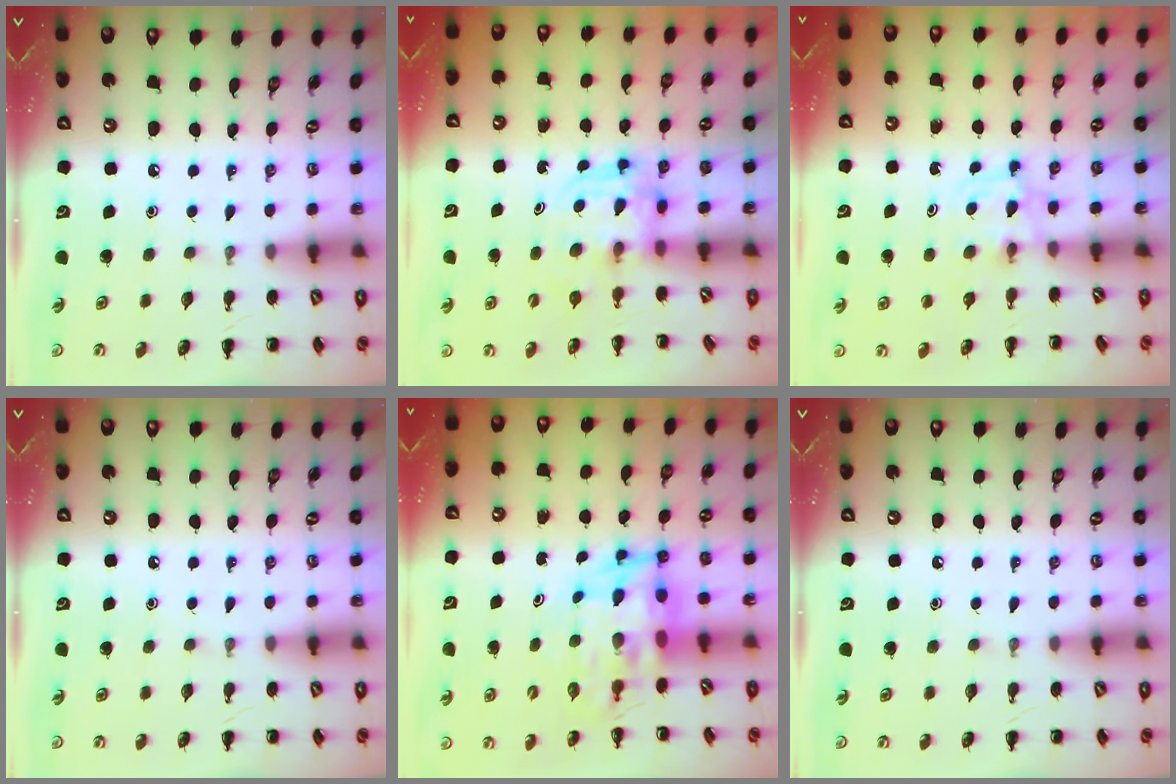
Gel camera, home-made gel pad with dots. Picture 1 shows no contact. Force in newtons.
{"total": 3.6, "press": 3.6, "slide": 0.3}
{"total": 2.9, "press": 2.6, "slide": 1.2}
{"total": 0.0}
{"total": 6.2, "press": 5.9, "slide": 2.0}
{"total": 0.0}